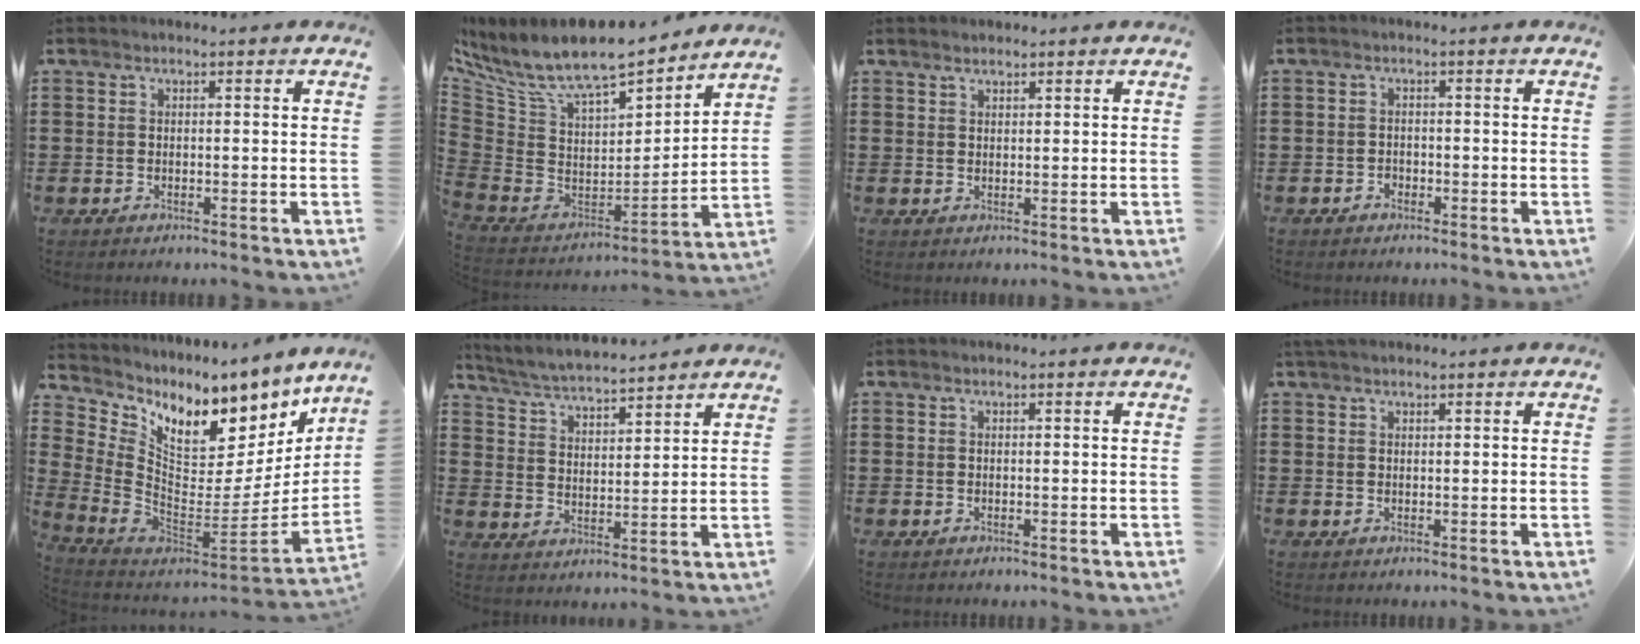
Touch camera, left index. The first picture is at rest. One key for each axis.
{"total": 10.0, "fx": 8.6, "fy": 2.3, "fz": 4.6, "tx": -0.128, "ty": -0.067, "tz": 0.150}
{"total": 1.3, "fx": 1.2, "fy": 0.4, "fz": 0.2, "tx": -0.006, "ty": 0.001, "tz": 0.023}
{"total": 0.9, "fx": -0.8, "fy": 0.5, "fz": 0.0, "tx": -0.006, "ty": 0.003, "tz": -0.018}
{"total": 7.5, "fx": 6.2, "fy": 3.1, "fz": 2.9, "tx": -0.083, "ty": -0.077, "tz": 0.107}
{"total": 4.6, "fx": 4.5, "fy": 0.0, "fz": 0.8, "tx": -0.037, "ty": -0.026, "tz": 0.076}
{"total": 0.0}
{"total": 1.3, "fx": 1.1, "fy": 0.4, "fz": 0.6, "tx": -0.014, "ty": 0.004, "tz": 0.021}